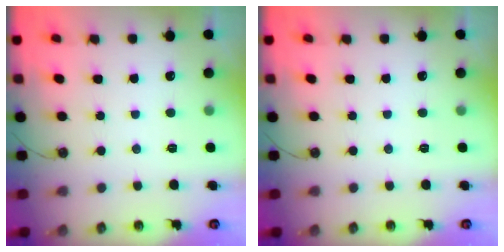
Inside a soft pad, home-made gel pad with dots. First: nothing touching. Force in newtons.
{"total": 0.0}